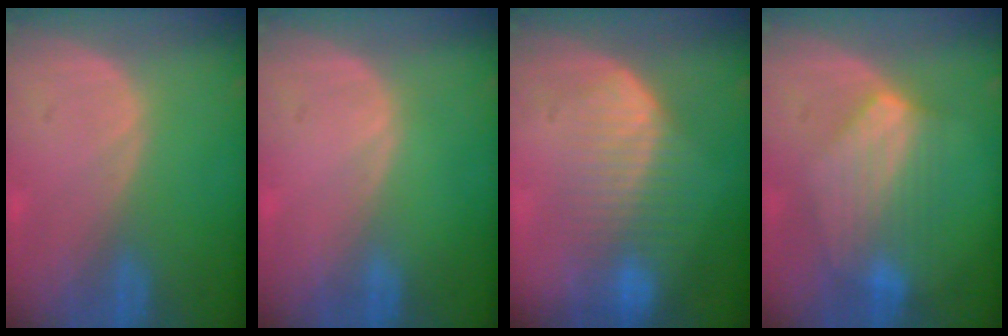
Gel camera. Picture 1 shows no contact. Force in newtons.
{"total": 0.0}
{"total": 7.7, "press": 7.4, "slide": 2.2}
{"total": 7.0, "press": 7.0, "slide": 0.2}